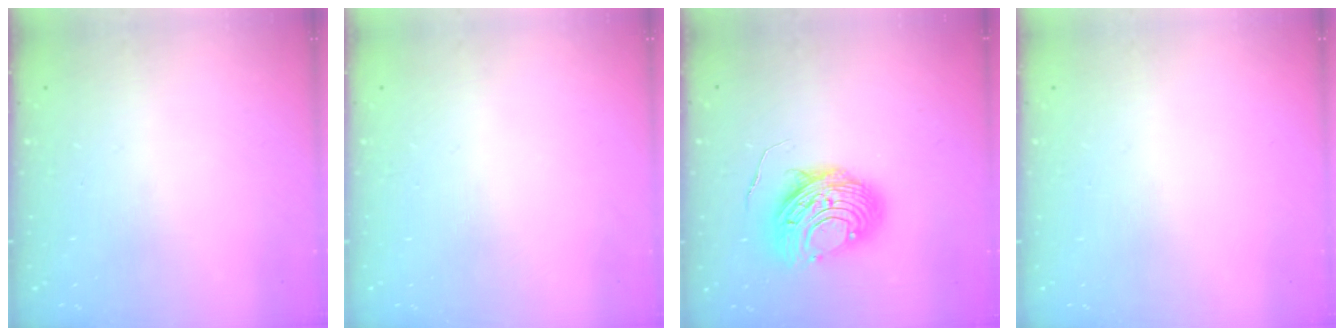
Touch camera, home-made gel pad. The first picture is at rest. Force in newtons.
{"total": 0.0}
{"total": 11.3, "press": 11.3, "slide": 1.2}
{"total": 0.0}